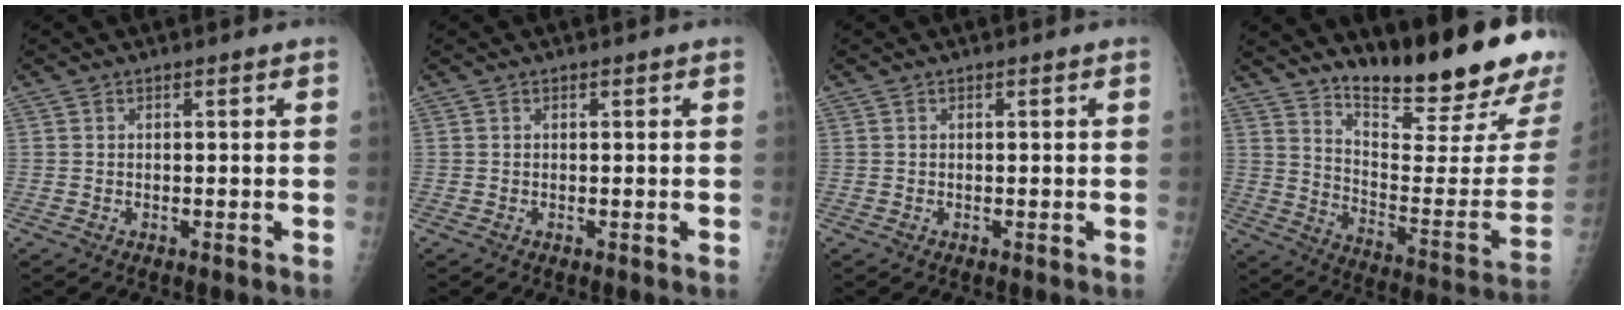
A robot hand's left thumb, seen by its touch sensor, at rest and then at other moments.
{"total": 0.0}
{"total": 0.0}
{"total": 24.6, "force": [18.5, 4.8, 15.4], "torque": [-0.205, -0.131, 0.274]}